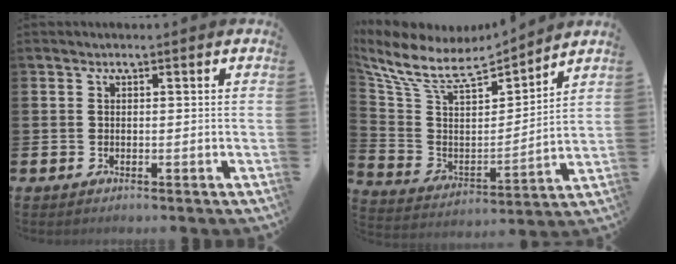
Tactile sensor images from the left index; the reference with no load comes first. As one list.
[{"total": 8.2, "force": [7.2, 2.8, 2.9], "torque": [-0.096, -0.051, 0.120]}]